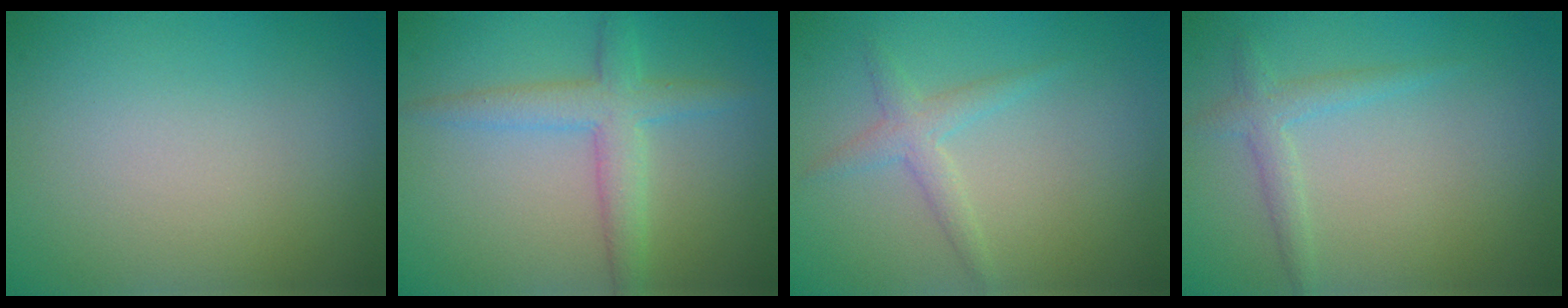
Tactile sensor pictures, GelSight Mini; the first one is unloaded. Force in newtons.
{"total": 3.7, "press": 3.7, "slide": 0.1}
{"total": 1.9, "press": 1.9, "slide": 0.1}
{"total": 1.8, "press": 1.8, "slide": 0.0}